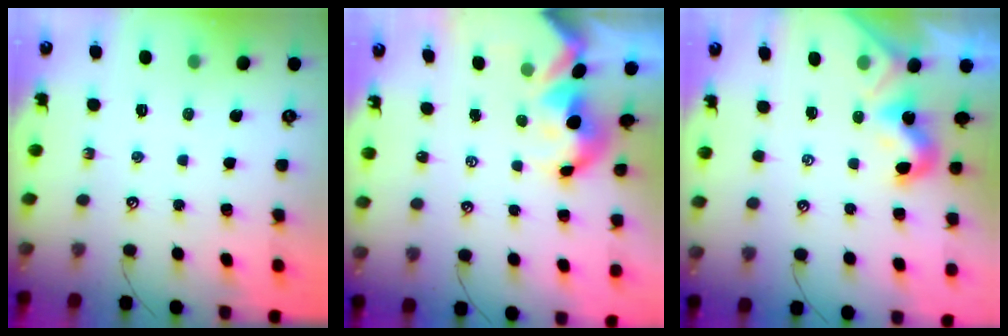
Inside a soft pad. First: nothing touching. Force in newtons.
{"total": 6.0, "press": 6.0, "slide": 0.7}
{"total": 1.8, "press": 1.8, "slide": 0.5}